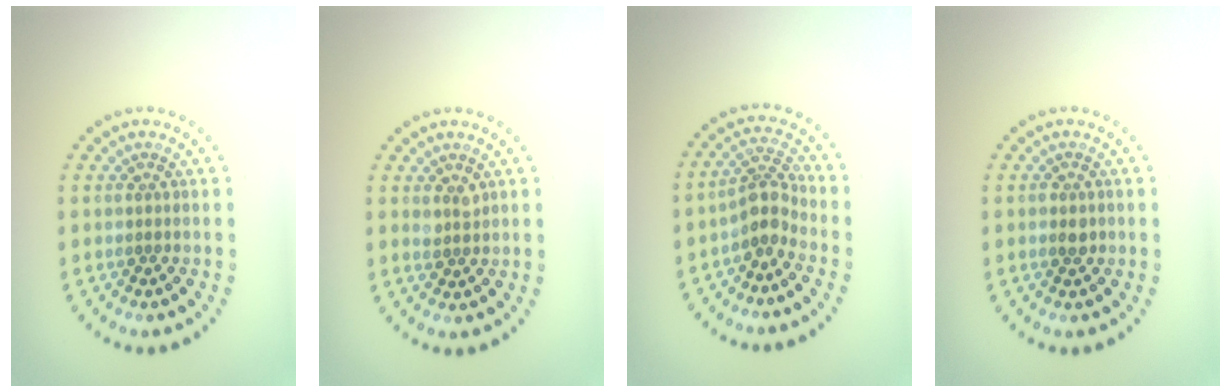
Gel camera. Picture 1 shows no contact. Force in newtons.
{"total": 1.1, "press": 1.1, "slide": 0.4}
{"total": 2.6, "press": 2.0, "slide": 1.7}
{"total": 1.0, "press": 1.0, "slide": 0.3}